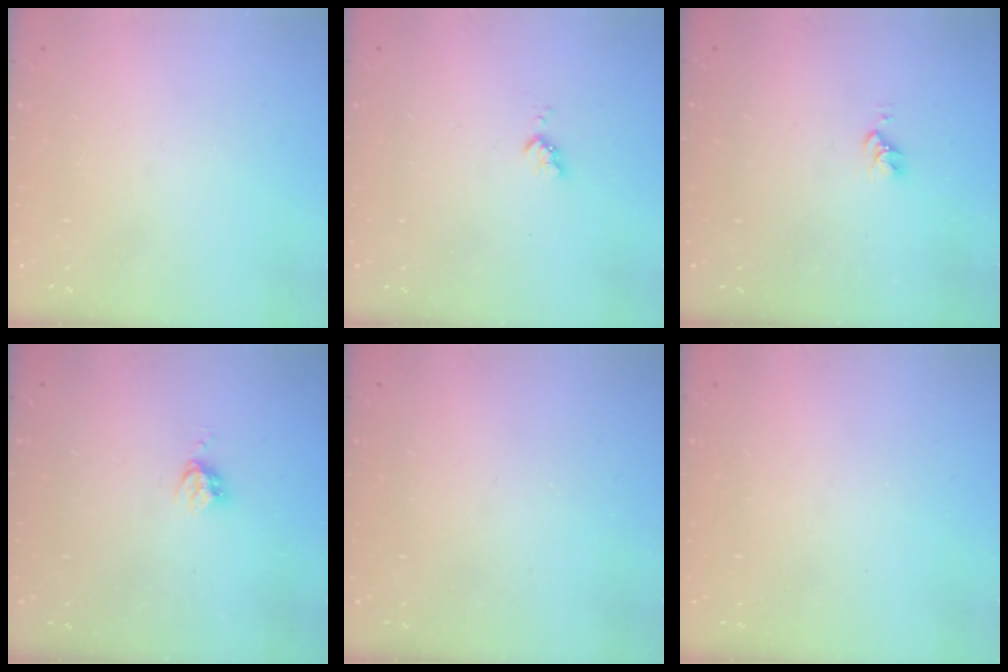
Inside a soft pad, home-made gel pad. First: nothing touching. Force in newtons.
{"total": 3.5, "press": 3.5, "slide": 0.4}
{"total": 2.8, "press": 2.8, "slide": 0.4}
{"total": 4.0, "press": 3.9, "slide": 0.6}
{"total": 0.0}
{"total": 0.0}